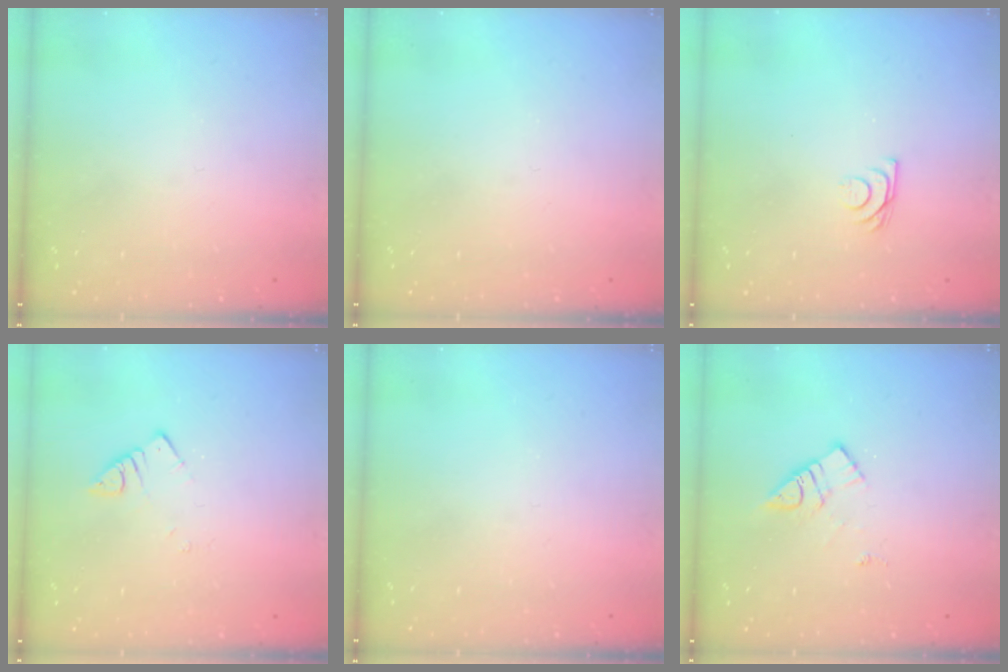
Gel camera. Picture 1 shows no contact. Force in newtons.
{"total": 0.0}
{"total": 6.1, "press": 6.0, "slide": 0.8}
{"total": 2.5, "press": 2.5, "slide": 0.3}
{"total": 0.0}
{"total": 9.3, "press": 9.3, "slide": 0.5}